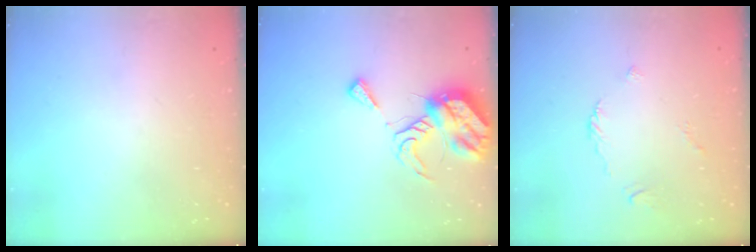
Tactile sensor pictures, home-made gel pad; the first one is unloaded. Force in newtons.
{"total": 10.9, "press": 10.9, "slide": 1.2}
{"total": 2.7, "press": 2.6, "slide": 0.6}